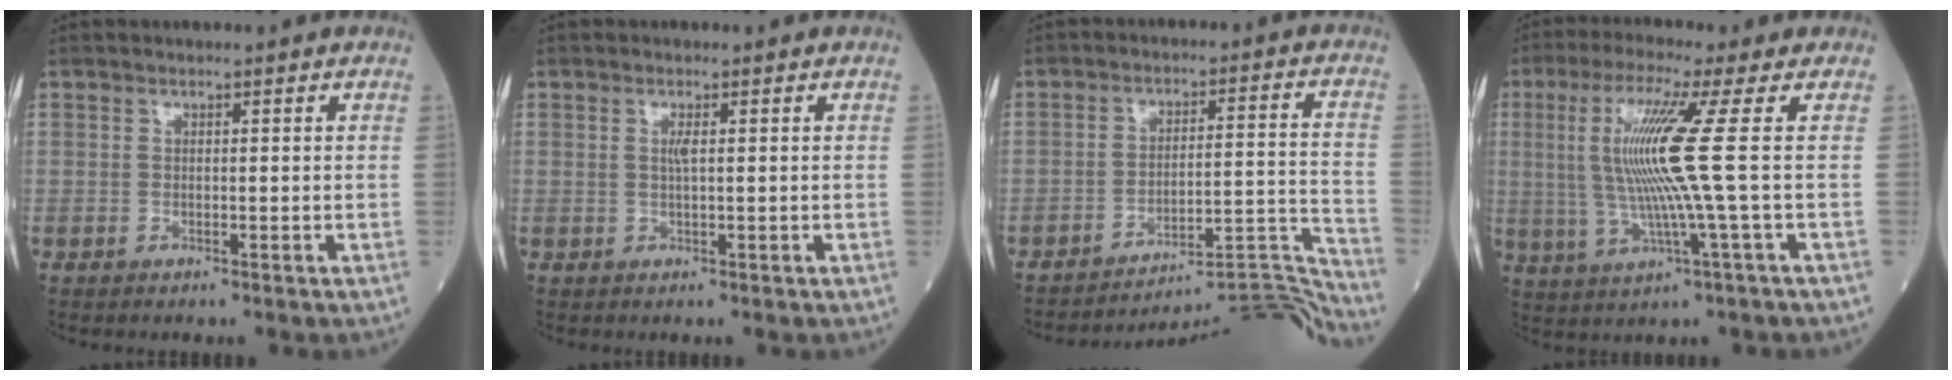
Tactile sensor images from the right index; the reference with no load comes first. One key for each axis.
{"total": 1.2, "fx": 0.3, "fy": 0.0, "fz": 1.2, "tx": -0.029, "ty": -0.001, "tz": 0.003}
{"total": 15.7, "fx": -15.4, "fy": -2.6, "fz": 2.0, "tx": 0.005, "ty": 0.039, "tz": -0.220}
{"total": 10.9, "fx": 1.2, "fy": -2.0, "fz": 10.7, "tx": -0.220, "ty": 0.001, "tz": 0.022}